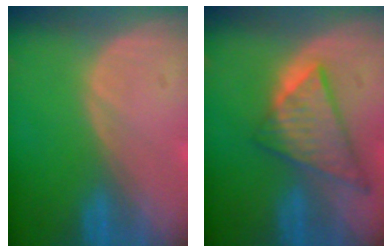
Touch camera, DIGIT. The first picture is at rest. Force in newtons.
{"total": 8.7, "press": 7.5, "slide": 4.4}